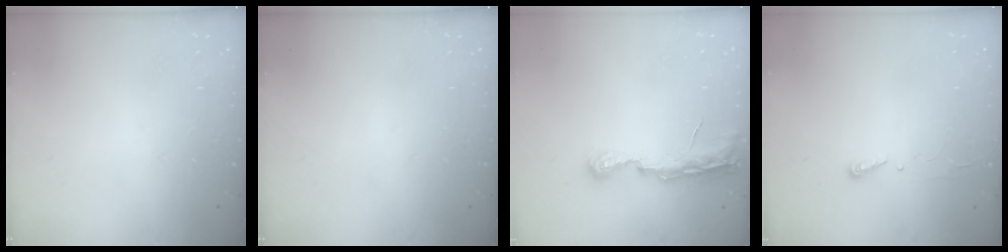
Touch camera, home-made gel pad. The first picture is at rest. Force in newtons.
{"total": 0.0}
{"total": 7.6, "press": 7.5, "slide": 0.6}
{"total": 2.9, "press": 2.9, "slide": 0.4}